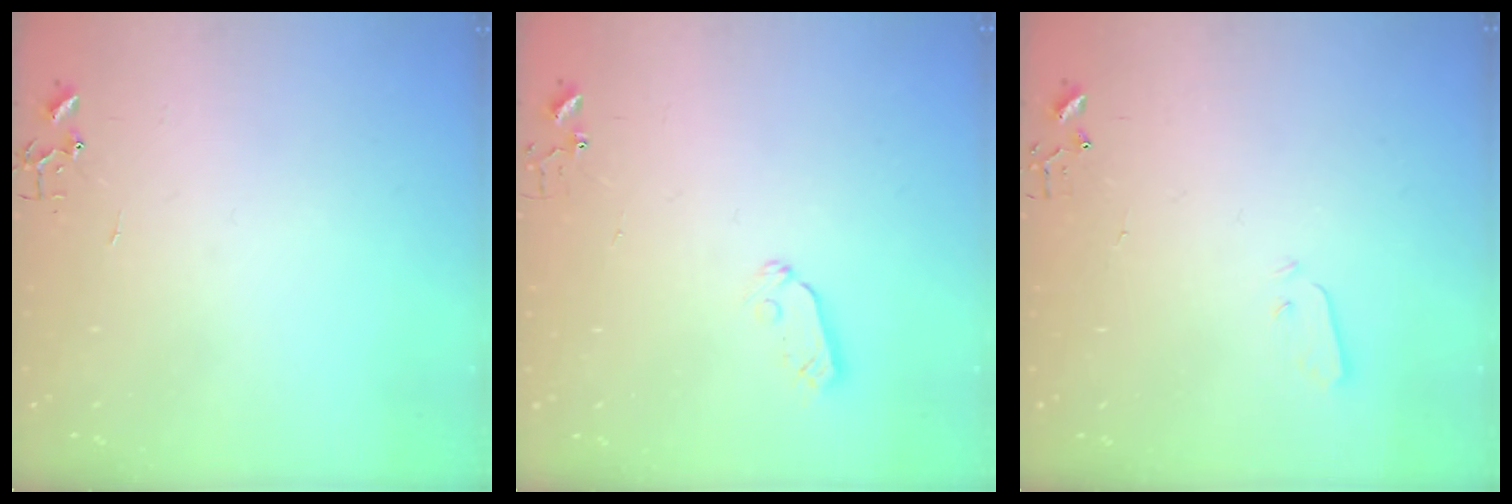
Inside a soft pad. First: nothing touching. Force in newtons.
{"total": 3.7, "press": 3.6, "slide": 0.5}
{"total": 3.0, "press": 3.0, "slide": 0.3}